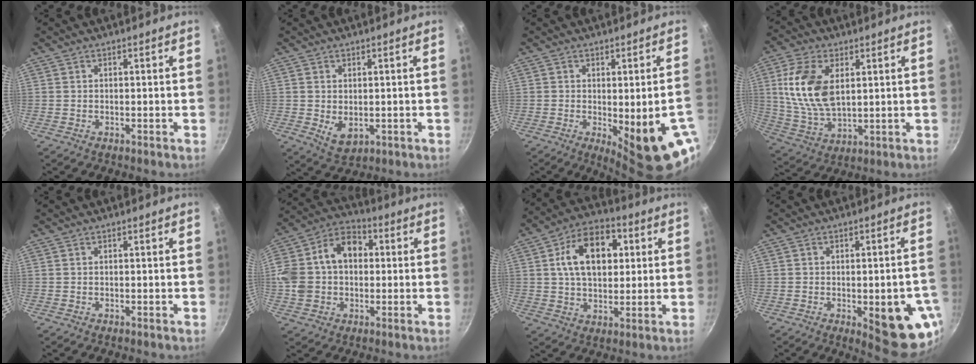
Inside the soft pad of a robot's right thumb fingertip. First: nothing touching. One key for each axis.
{"total": 4.5, "fx": -0.1, "fy": 3.1, "fz": 3.3, "tx": -0.053, "ty": -0.015, "tz": 0.007}
{"total": 12.9, "fx": -3.8, "fy": 3.5, "fz": 11.9, "tx": -0.131, "ty": -0.005, "tz": -0.037}
{"total": 14.1, "fx": 3.3, "fy": 8.1, "fz": 11.0, "tx": -0.206, "ty": -0.014, "tz": 0.072}
{"total": 0.0}
{"total": 15.4, "fx": 1.4, "fy": 11.5, "fz": 10.2, "tx": -0.166, "ty": 0.039, "tz": 0.008}
{"total": 15.0, "fx": 3.5, "fy": 9.8, "fz": 10.8, "tx": -0.143, "ty": 0.011, "tz": 0.047}
{"total": 14.2, "fx": -4.0, "fy": 5.0, "fz": 12.7, "tx": -0.116, "ty": 0.005, "tz": -0.043}